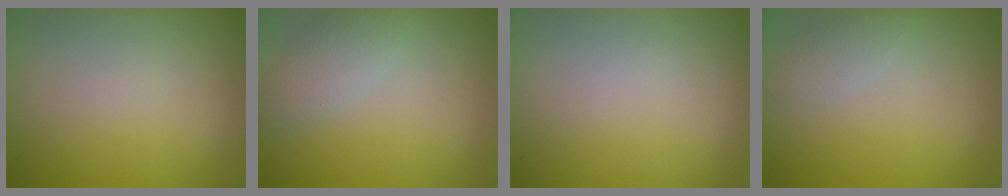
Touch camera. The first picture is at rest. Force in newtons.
{"total": 2.4, "press": 2.4, "slide": 0.2}
{"total": 0.0}
{"total": 1.4, "press": 1.4, "slide": 0.1}